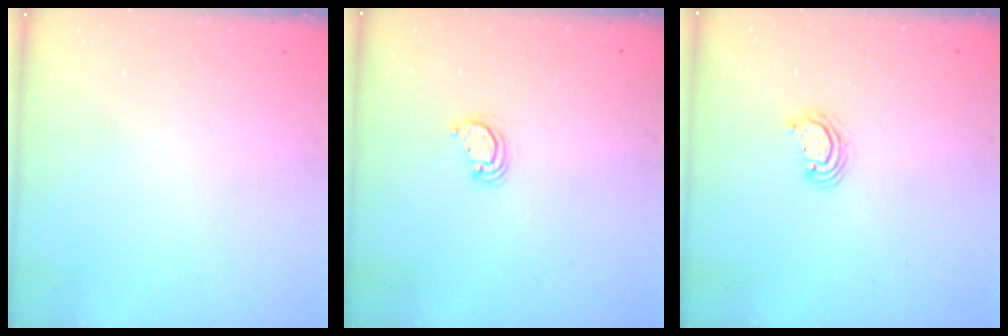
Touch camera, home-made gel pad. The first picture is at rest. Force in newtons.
{"total": 2.9, "press": 2.9, "slide": 0.1}
{"total": 2.4, "press": 2.4, "slide": 0.1}